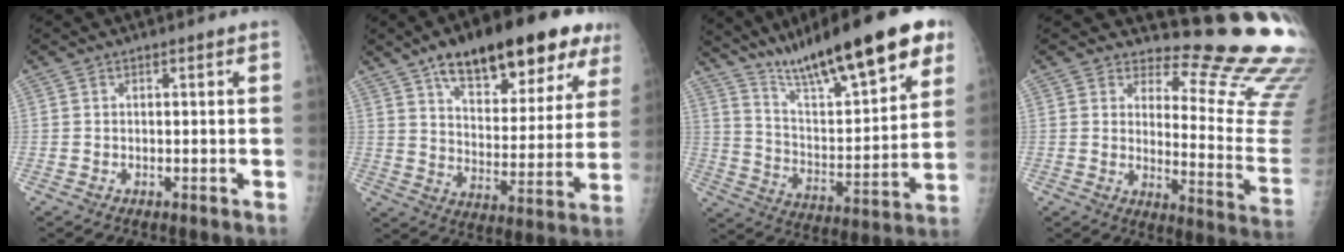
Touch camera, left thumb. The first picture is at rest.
{"total": 23.8, "force": [14.2, 9.3, 16.6], "torque": [-0.203, -0.028, 0.213]}
{"total": 25.2, "force": [16.8, 5.5, 17.9], "torque": [-0.258, -0.050, 0.279]}
{"total": 18.2, "force": [16.1, 4.1, 7.5], "torque": [-0.053, -0.186, 0.181]}